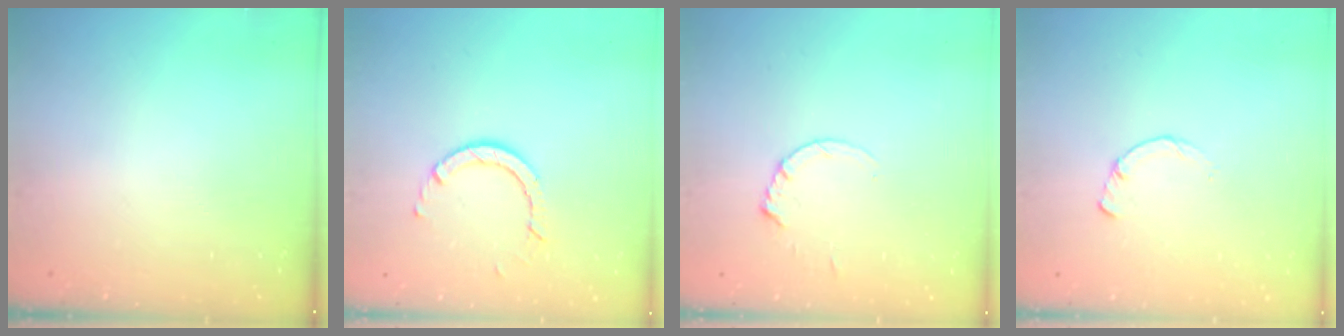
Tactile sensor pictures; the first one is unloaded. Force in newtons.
{"total": 3.1, "press": 3.1, "slide": 0.1}
{"total": 1.8, "press": 1.7, "slide": 0.2}
{"total": 2.2, "press": 2.2, "slide": 0.3}